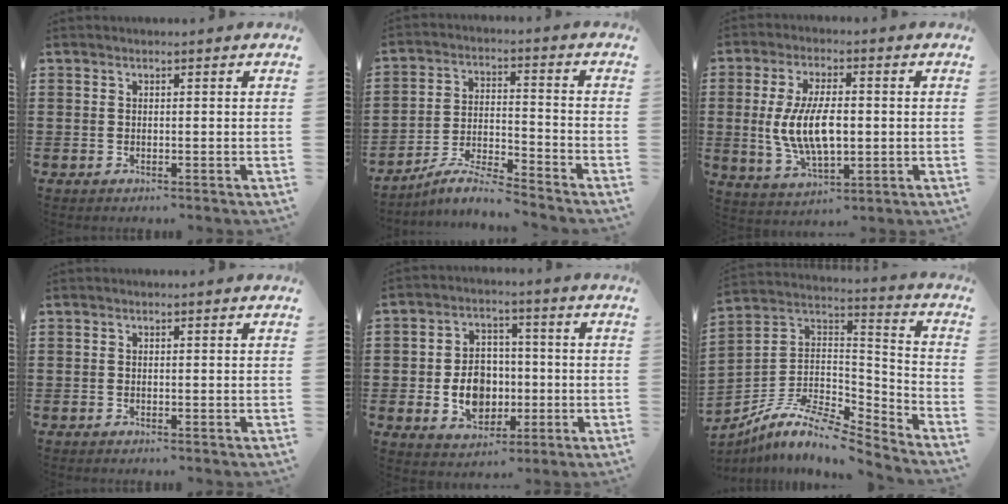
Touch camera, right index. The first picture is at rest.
{"total": 6.3, "force": [-5.8, 0.3, 2.4], "torque": [-0.058, -0.004, -0.114]}
{"total": 9.4, "force": [-0.3, 4.3, 8.3], "torque": [-0.178, 0.001, -0.008]}
{"total": 0.0}
{"total": 7.6, "force": [-1.2, 6.1, 4.4], "torque": [-0.071, 0.006, -0.022]}
{"total": 8.3, "force": [-6.6, 2.5, 4.4], "torque": [-0.092, 0.002, -0.131]}